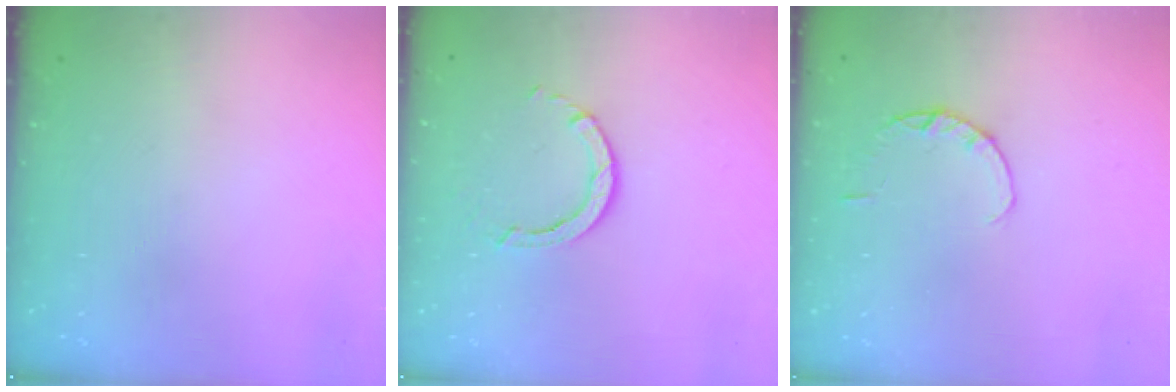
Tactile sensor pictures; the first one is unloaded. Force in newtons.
{"total": 2.6, "press": 2.6, "slide": 0.3}
{"total": 1.8, "press": 1.8, "slide": 0.3}